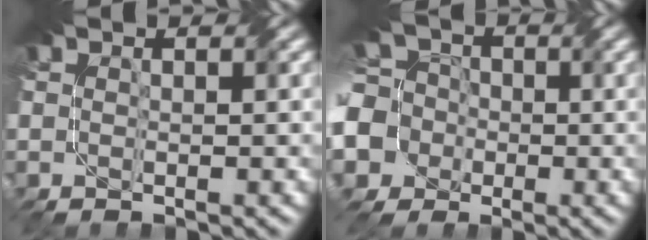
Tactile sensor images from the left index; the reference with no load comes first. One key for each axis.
{"total": 8.8, "fx": -2.6, "fy": 8.0, "fz": 2.5, "tx": -0.081, "ty": 0.002, "tz": -0.073}